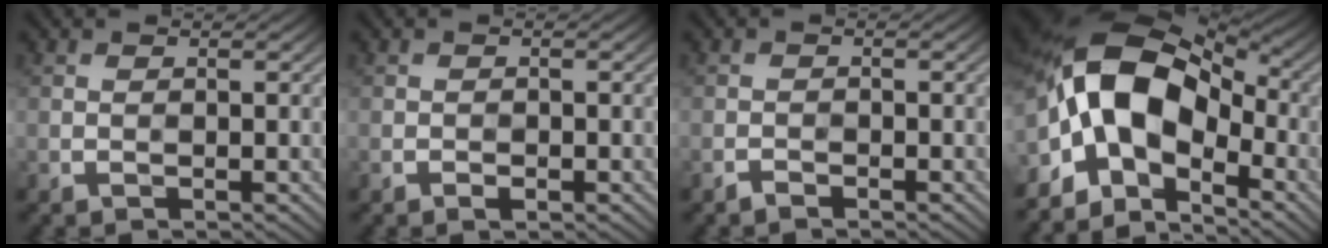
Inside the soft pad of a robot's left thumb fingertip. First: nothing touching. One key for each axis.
{"total": 0.8, "fx": -0.6, "fy": 0.4, "fz": 0.3, "tx": -0.006, "ty": -0.001, "tz": -0.009}
{"total": 1.0, "fx": -0.9, "fy": 0.1, "fz": 0.0, "tx": 0.000, "ty": 0.000, "tz": -0.019}
{"total": 14.9, "fx": -2.5, "fy": 9.0, "fz": 11.7, "tx": -0.228, "ty": 0.010, "tz": -0.060}